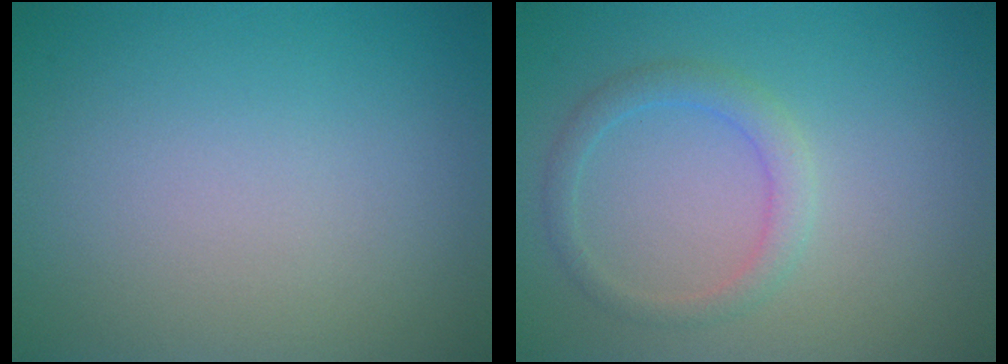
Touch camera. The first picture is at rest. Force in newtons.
{"total": 2.1, "press": 2.0, "slide": 0.3}